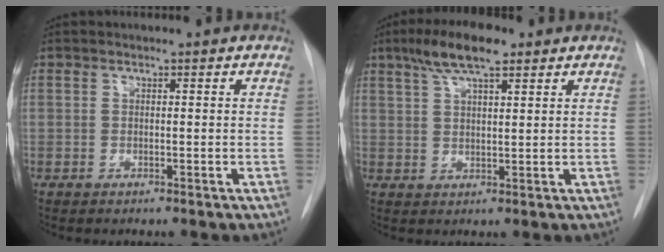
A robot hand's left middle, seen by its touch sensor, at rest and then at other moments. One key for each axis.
{"total": 7.7, "fx": 5.0, "fy": 1.7, "fz": 5.6, "tx": -0.110, "ty": 0.018, "tz": 0.088}